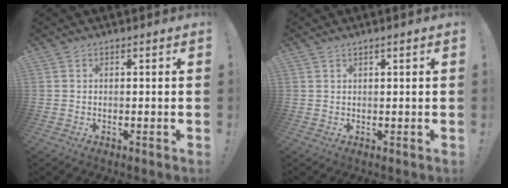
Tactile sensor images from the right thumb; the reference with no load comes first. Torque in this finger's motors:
{"motor_torque": [-0.17, -0.18, -0.05, -0.12, 0.05]}